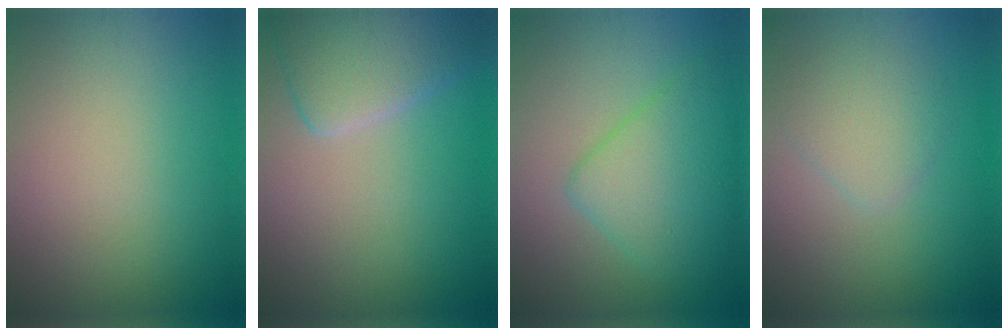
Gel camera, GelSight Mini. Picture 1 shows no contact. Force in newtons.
{"total": 5.3, "press": 5.3, "slide": 0.4}
{"total": 6.7, "press": 6.7, "slide": 0.2}
{"total": 2.5, "press": 2.5, "slide": 0.2}